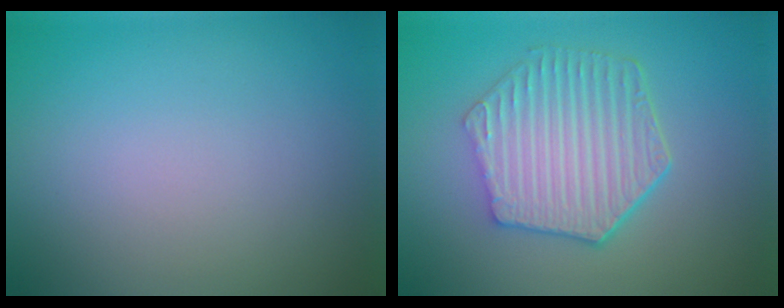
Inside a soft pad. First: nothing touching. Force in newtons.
{"total": 6.1, "press": 4.7, "slide": 3.8}